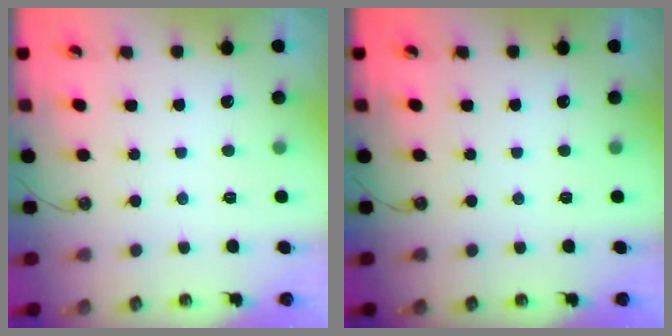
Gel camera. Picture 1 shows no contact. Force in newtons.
{"total": 0.0}